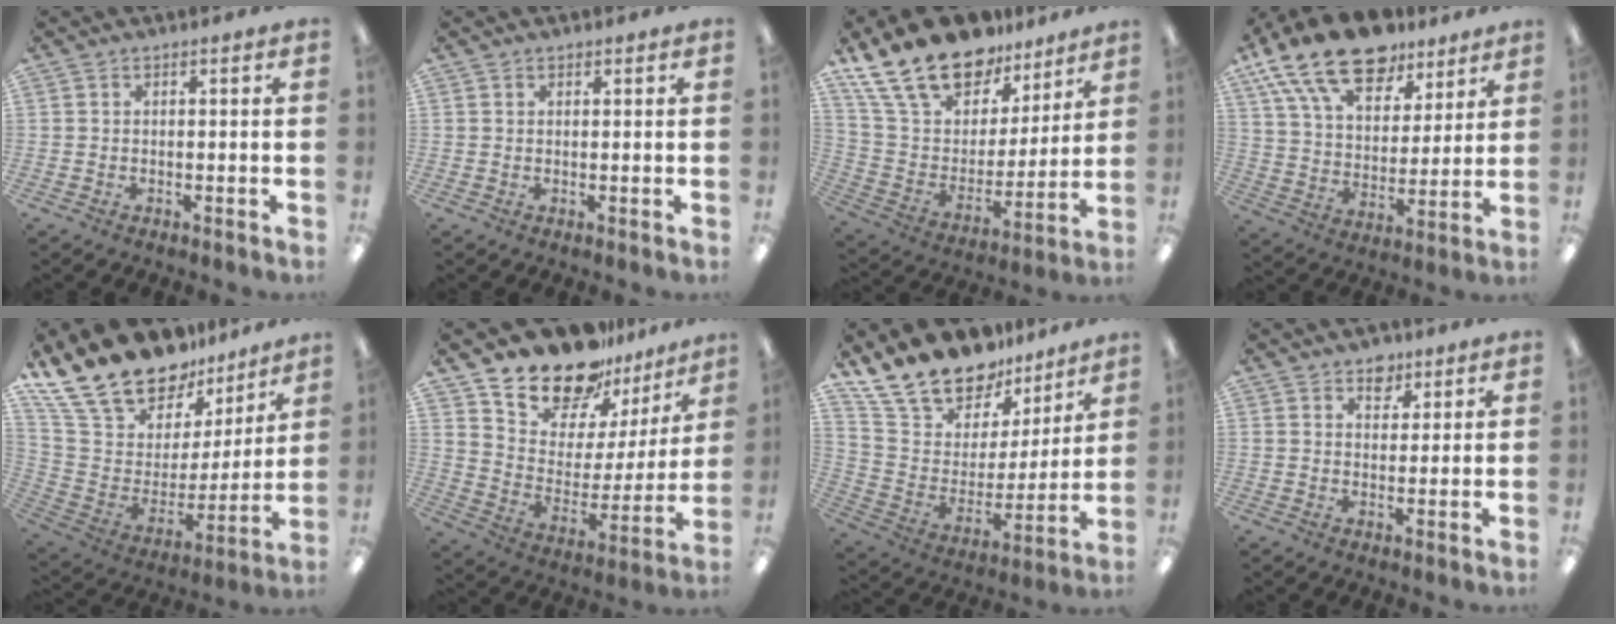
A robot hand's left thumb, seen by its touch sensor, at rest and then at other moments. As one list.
[{"total": 0.8, "force": [0.7, 0.4, 0.1], "torque": [-0.003, 0.001, 0.013]}, {"total": 21.4, "force": [15.8, 11.2, 9.1], "torque": [-0.186, -0.093, 0.292]}, {"total": 20.0, "force": [14.1, 9.7, 10.4], "torque": [-0.195, -0.071, 0.254]}, {"total": 20.7, "force": [17.5, 8.9, 6.5], "torque": [-0.147, -0.133, 0.327]}, {"total": 19.4, "force": [16.8, 8.2, 5.1], "torque": [-0.107, -0.134, 0.299]}, {"total": 18.4, "force": [16.0, 8.2, 4.0], "torque": [-0.100, -0.132, 0.297]}, {"total": 5.0, "force": [3.7, 3.2, 1.3], "torque": [-0.004, -0.015, 0.063]}]